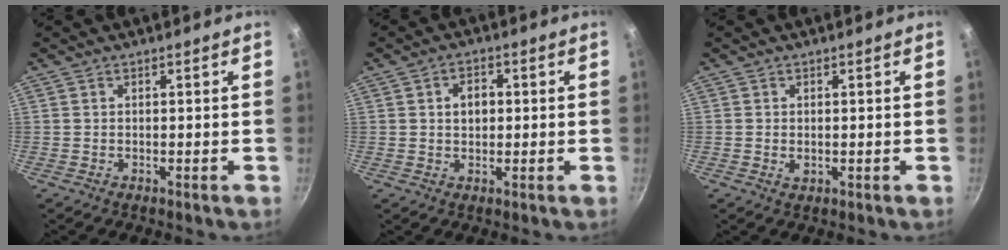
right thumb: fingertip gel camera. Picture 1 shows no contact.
{"total": 3.9, "force": [0.5, 2.8, 2.7], "torque": [-0.026, 0.008, 0.007]}
{"total": 1.4, "force": [0.0, 1.0, 1.0], "torque": [-0.015, -0.003, 0.001]}